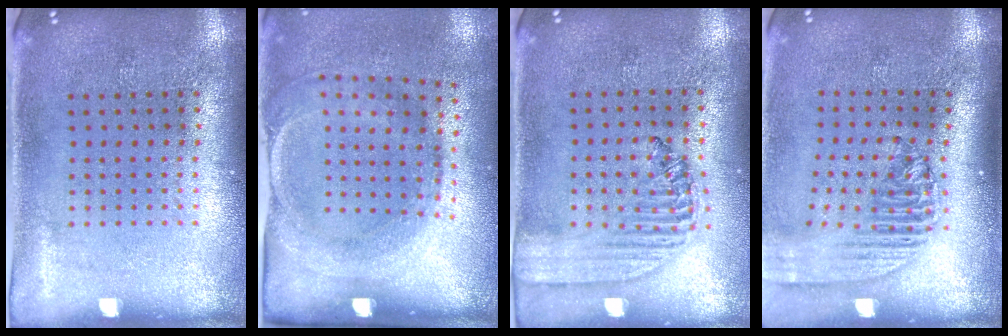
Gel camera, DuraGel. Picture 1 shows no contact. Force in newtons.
{"total": 1.8, "press": 1.2, "slide": 1.4}
{"total": 1.5, "press": 1.4, "slide": 0.5}
{"total": 2.2, "press": 1.7, "slide": 1.3}